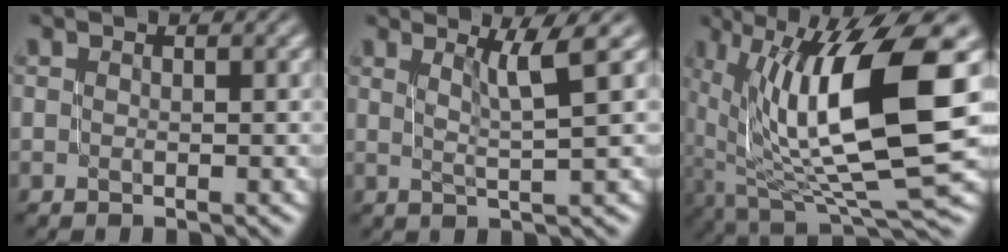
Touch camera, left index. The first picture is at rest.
{"total": 3.0, "force": [1.4, 0.1, 2.7], "torque": [-0.042, -0.003, 0.026]}
{"total": 13.3, "force": [2.4, 4.3, 12.3], "torque": [-0.216, -0.012, 0.049]}